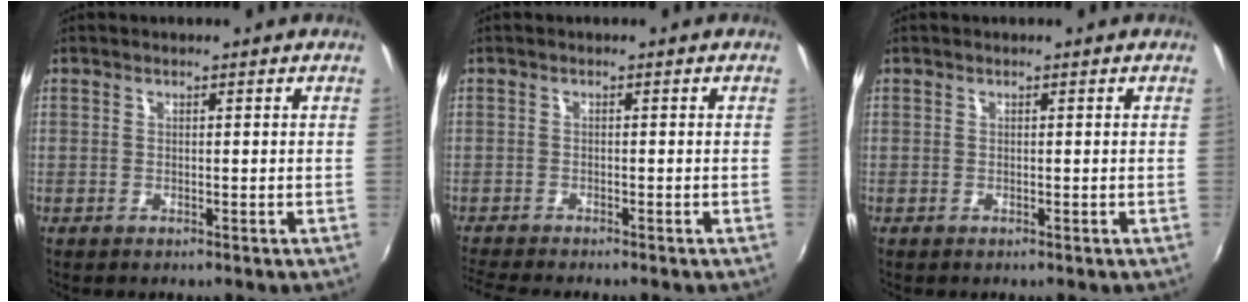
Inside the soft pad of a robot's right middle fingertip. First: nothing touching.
{"total": 4.6, "force": [-4.2, -0.1, 1.7], "torque": [-0.049, -0.022, -0.077]}
{"total": 0.0}